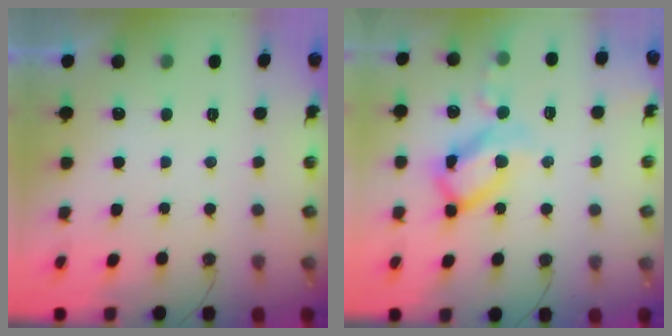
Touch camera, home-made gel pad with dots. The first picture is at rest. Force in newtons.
{"total": 15.2, "press": 15.2, "slide": 1.3}